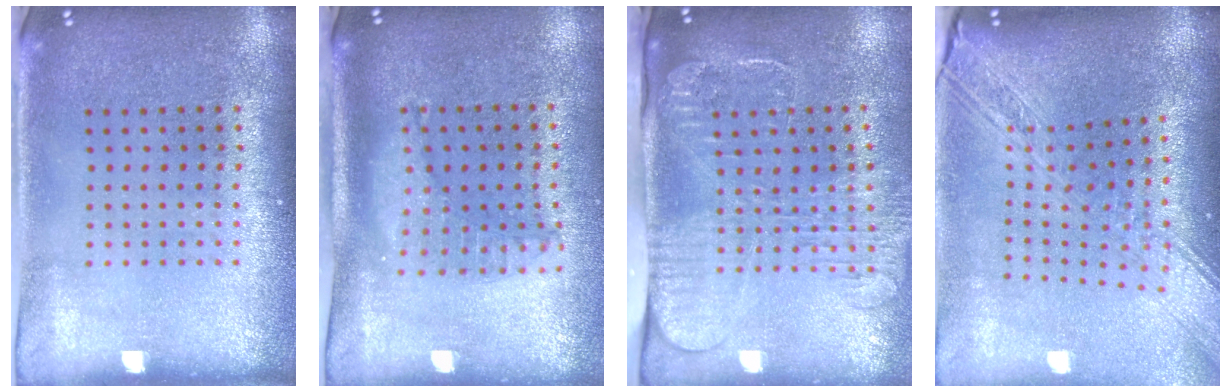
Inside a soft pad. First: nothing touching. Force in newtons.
{"total": 1.2, "press": 1.2, "slide": 0.2}
{"total": 2.6, "press": 2.1, "slide": 1.6}
{"total": 3.0, "press": 2.3, "slide": 2.0}